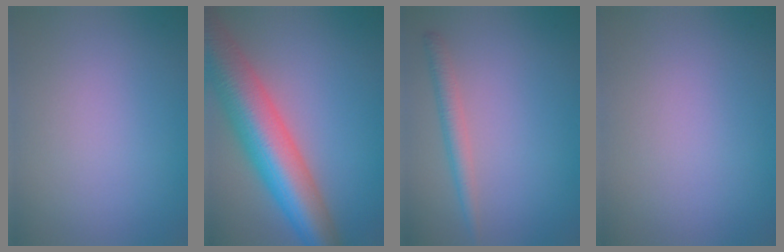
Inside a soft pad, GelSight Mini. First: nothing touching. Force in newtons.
{"total": 11.5, "press": 11.5, "slide": 0.5}
{"total": 2.1, "press": 2.1, "slide": 0.1}
{"total": 0.0}